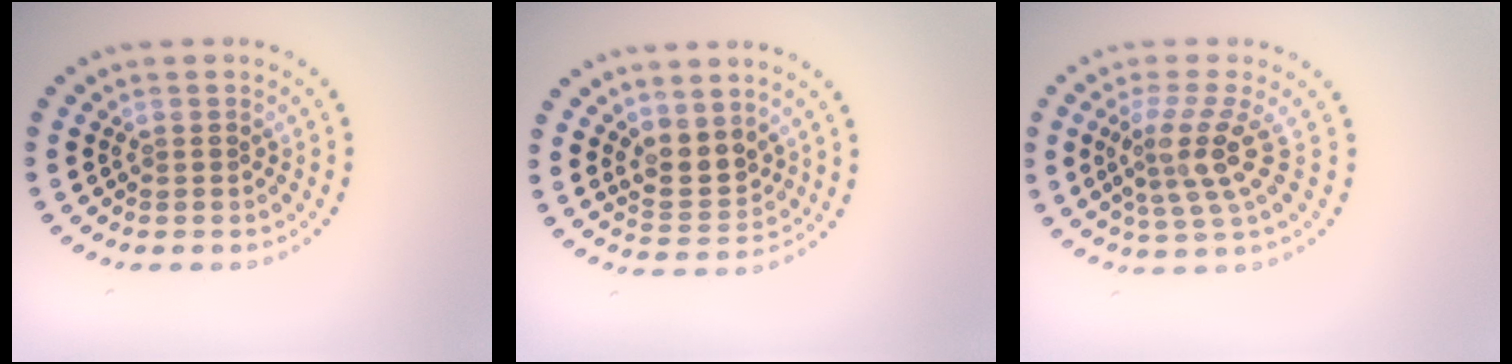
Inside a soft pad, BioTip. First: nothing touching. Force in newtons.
{"total": 2.9, "press": 2.7, "slide": 1.2}
{"total": 4.1, "press": 3.0, "slide": 2.9}